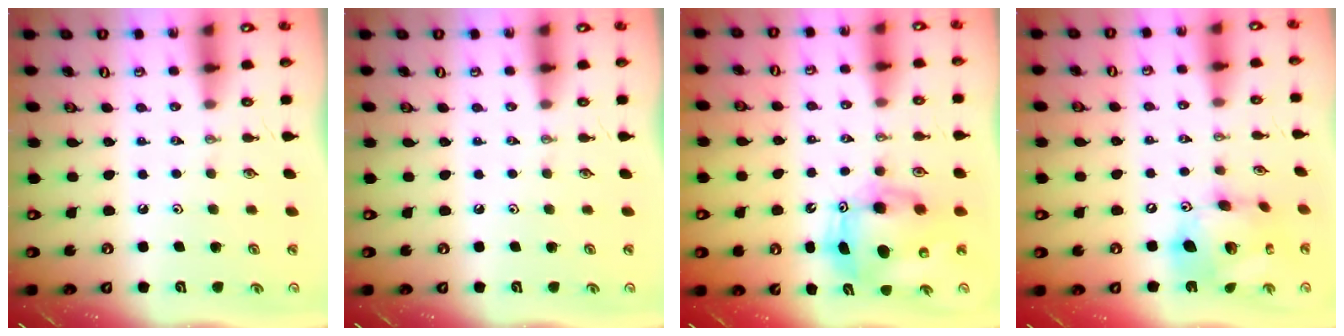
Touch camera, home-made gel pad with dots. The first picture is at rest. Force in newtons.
{"total": 0.0}
{"total": 10.2, "press": 9.9, "slide": 2.3}
{"total": 17.0, "press": 16.9, "slide": 2.0}